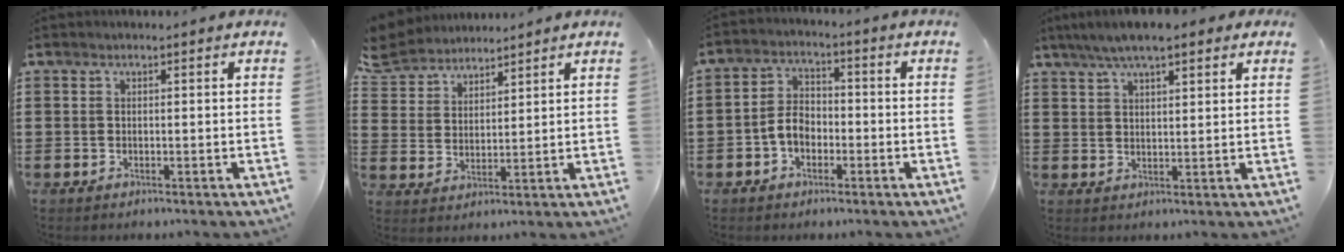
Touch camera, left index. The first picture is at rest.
{"total": 5.5, "force": [5.1, 2.1, 0.1], "torque": [-0.032, -0.019, 0.092]}
{"total": 4.5, "force": [-1.7, 3.0, 2.9], "torque": [-0.069, 0.008, -0.038]}
{"total": 6.0, "force": [4.5, 1.4, 3.7], "torque": [-0.082, 0.001, 0.081]}